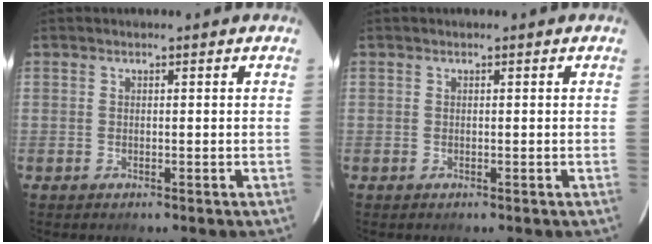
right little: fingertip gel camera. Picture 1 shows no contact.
{"total": 0.0}